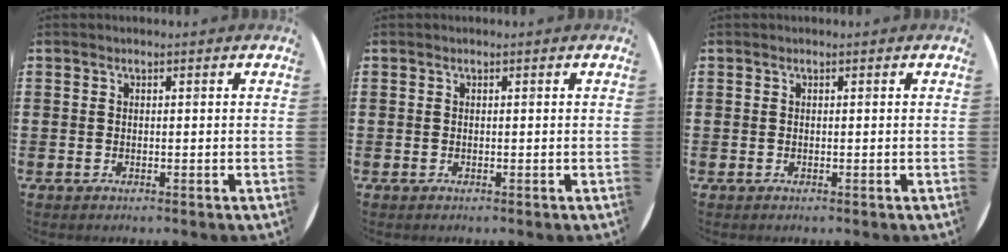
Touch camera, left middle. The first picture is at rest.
{"total": 0.0}
{"total": 0.0}